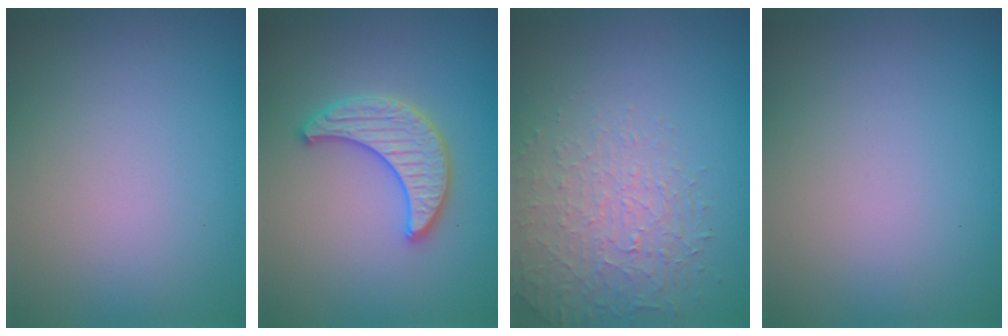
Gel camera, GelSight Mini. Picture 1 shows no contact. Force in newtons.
{"total": 3.4, "press": 3.3, "slide": 0.6}
{"total": 1.9, "press": 1.4, "slide": 1.3}
{"total": 0.0}